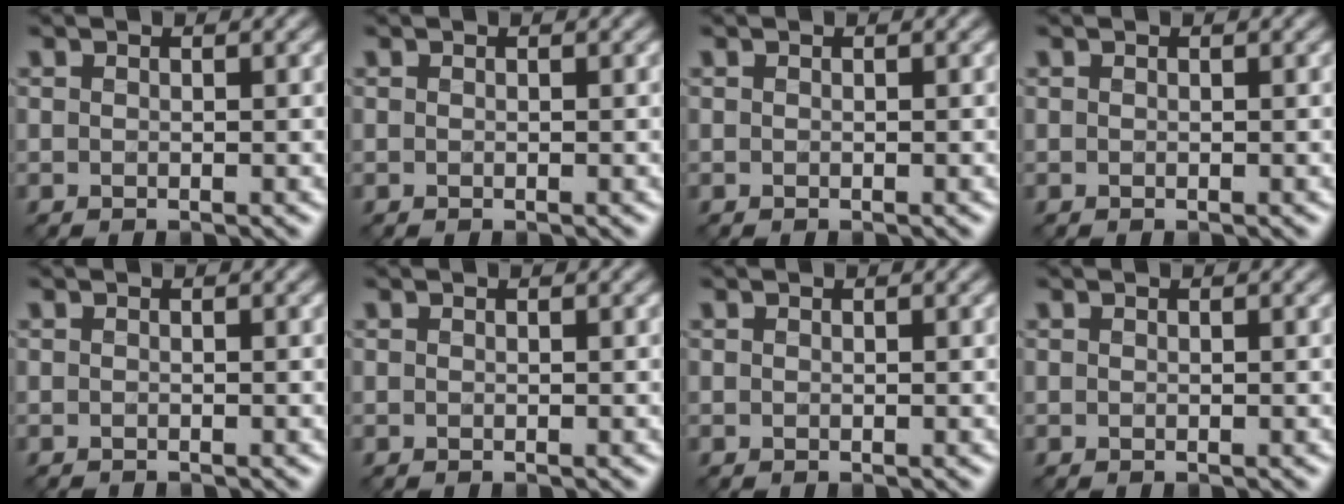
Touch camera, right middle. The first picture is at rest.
{"total": 0.0}
{"total": 0.0}
{"total": 0.0}
{"total": 0.7, "force": [-0.7, 0.1, 0.1], "torque": [0.003, -0.004, -0.012]}
{"total": 0.0}
{"total": 0.0}
{"total": 0.0}